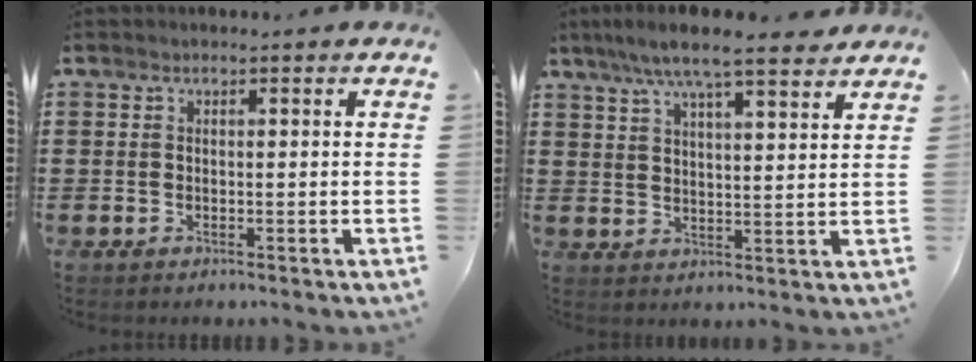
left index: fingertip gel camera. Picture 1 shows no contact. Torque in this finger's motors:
{"motor_torque": [2.14, 0.00, 0.43, 0.21]}